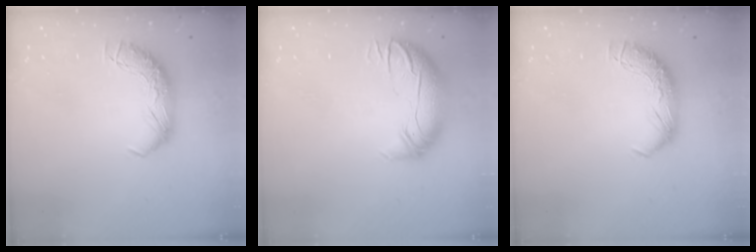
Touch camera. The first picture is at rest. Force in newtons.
{"total": 3.0, "press": 0.4, "slide": 2.9}
{"total": 0.0}